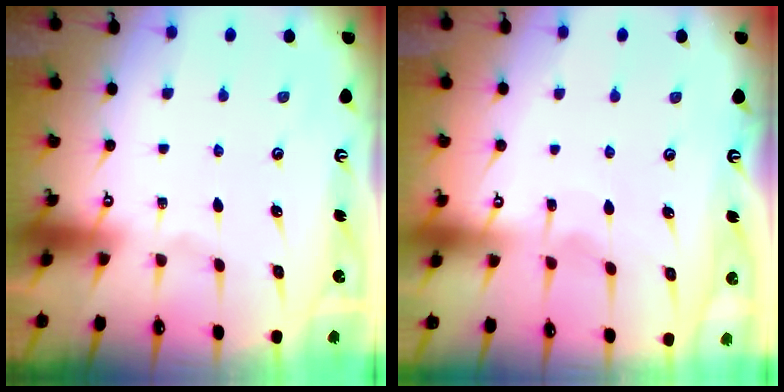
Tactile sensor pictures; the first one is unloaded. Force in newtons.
{"total": 3.4, "press": 3.4, "slide": 0.4}